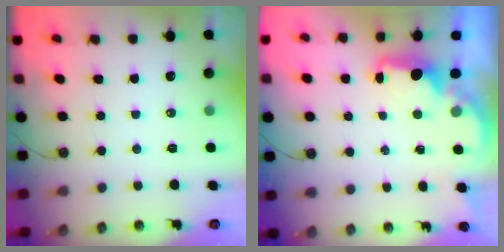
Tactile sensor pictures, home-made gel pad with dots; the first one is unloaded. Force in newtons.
{"total": 2.3, "press": 2.2, "slide": 0.8}